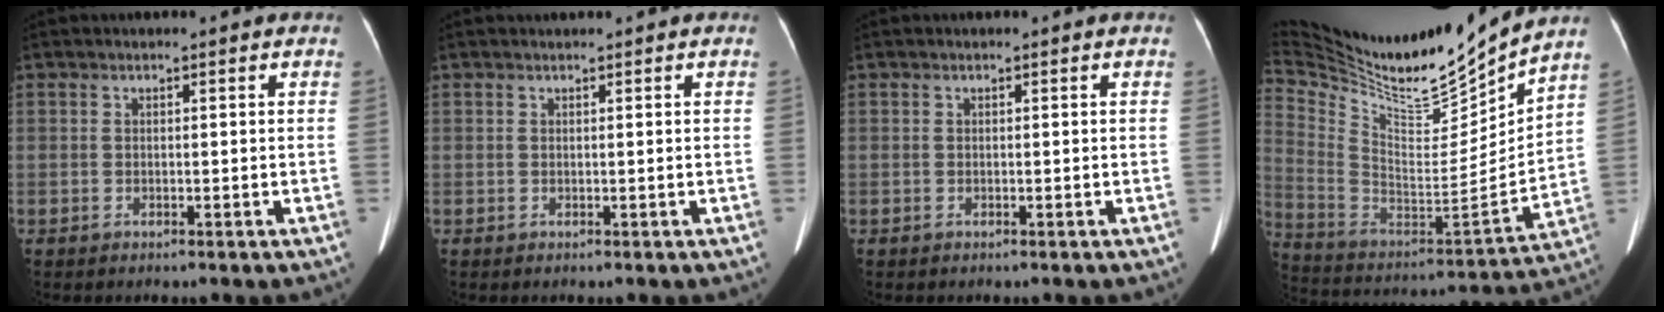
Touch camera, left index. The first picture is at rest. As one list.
[{"total": 0.8, "force": [0.8, -0.1, 0.3], "torque": [-0.006, 0.012, 0.018]}, {"total": 0.0}, {"total": 25.5, "force": [23.1, 2.7, 10.6], "torque": [-0.217, -0.055, 0.390]}]